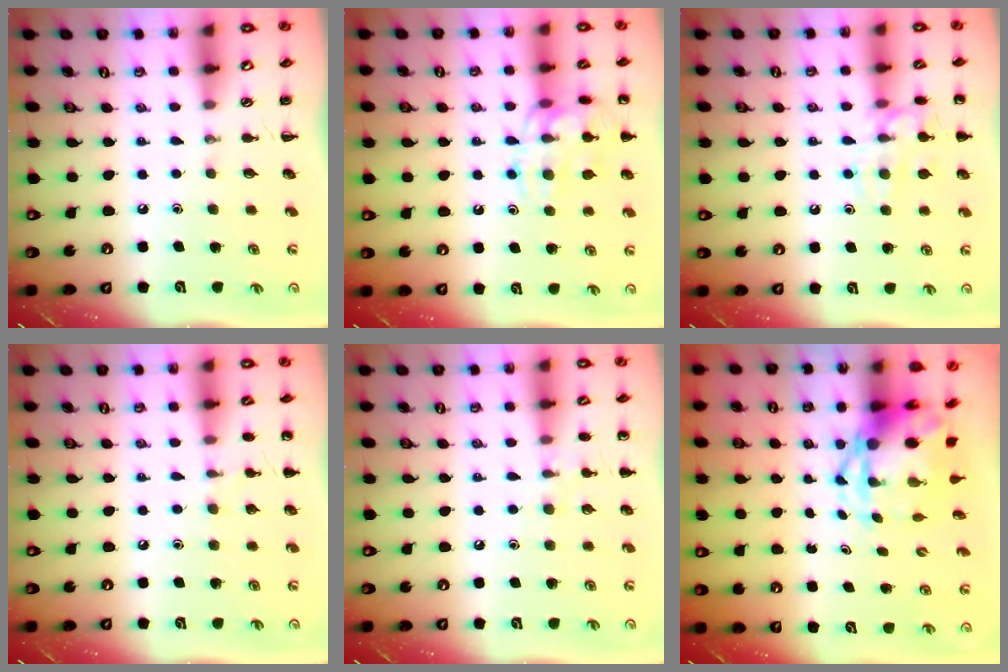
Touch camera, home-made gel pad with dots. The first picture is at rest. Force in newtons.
{"total": 14.4, "press": 14.3, "slide": 1.4}
{"total": 12.7, "press": 12.7, "slide": 0.7}
{"total": 5.6, "press": 5.4, "slide": 1.7}
{"total": 6.7, "press": 6.4, "slide": 1.8}
{"total": 5.2, "press": 5.0, "slide": 1.4}